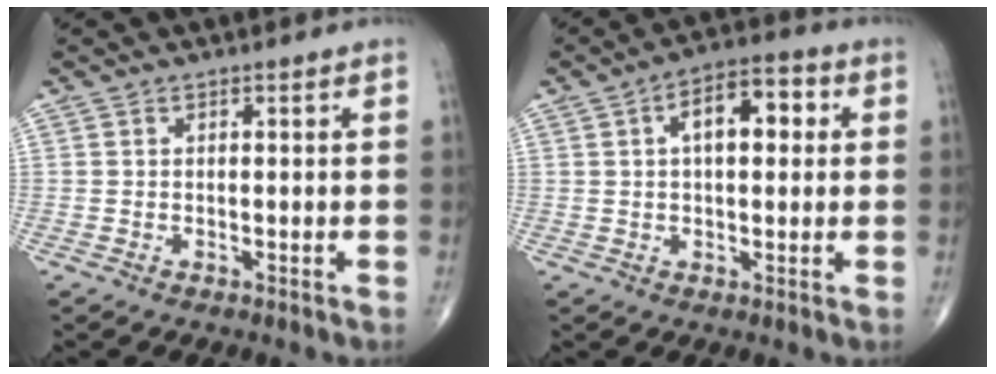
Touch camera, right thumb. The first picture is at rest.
{"total": 9.3, "force": [2.0, 4.8, 7.7], "torque": [-0.099, 0.022, 0.023]}